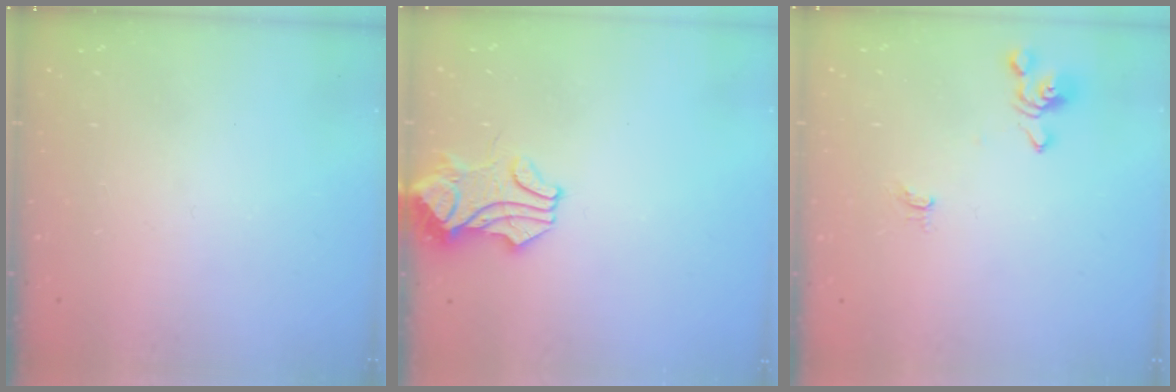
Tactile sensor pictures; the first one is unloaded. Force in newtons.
{"total": 1.8, "press": 1.7, "slide": 0.7}
{"total": 1.3, "press": 1.3, "slide": 0.5}